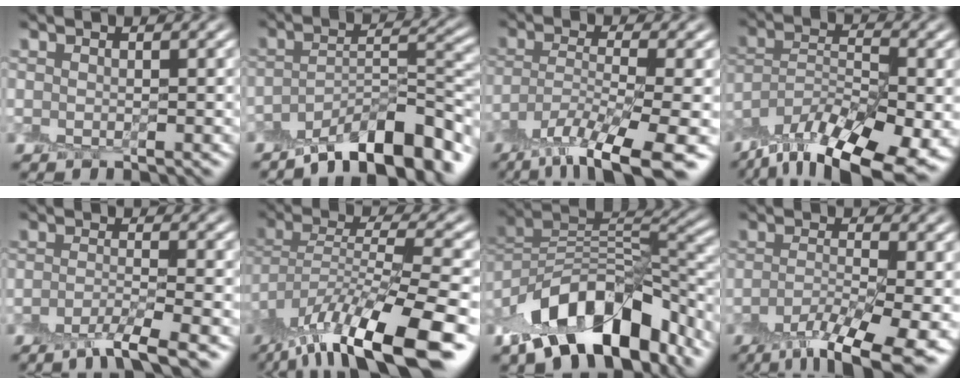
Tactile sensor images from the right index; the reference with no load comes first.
{"total": 9.3, "force": [-6.8, 2.7, 5.7], "torque": [-0.079, 0.009, -0.116]}
{"total": 9.4, "force": [-6.7, 1.8, 6.3], "torque": [-0.111, -0.005, -0.120]}
{"total": 13.5, "force": [-10.1, 4.5, 7.7], "torque": [-0.145, -0.002, -0.149]}
{"total": 3.3, "force": [-2.3, 0.5, 2.3], "torque": [-0.038, -0.002, -0.051]}
{"total": 11.9, "force": [-8.0, 2.7, 8.3], "torque": [-0.151, 0.015, -0.136]}
{"total": 12.9, "force": [-7.5, 6.2, 8.4], "torque": [-0.139, 0.025, -0.133]}
{"total": 9.1, "force": [-5.6, 2.3, 6.8], "torque": [-0.128, -0.019, -0.093]}